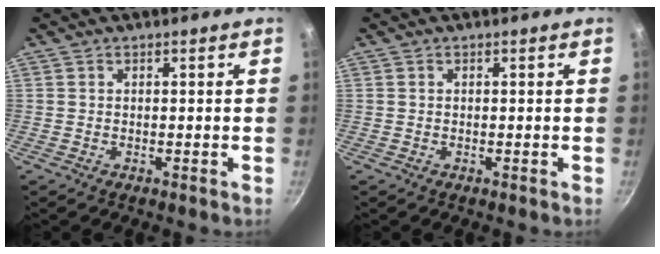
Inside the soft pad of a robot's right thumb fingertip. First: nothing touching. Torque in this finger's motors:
{"motor_torque": [0.21, 0.06, 0.25, 0.13, 0.02]}